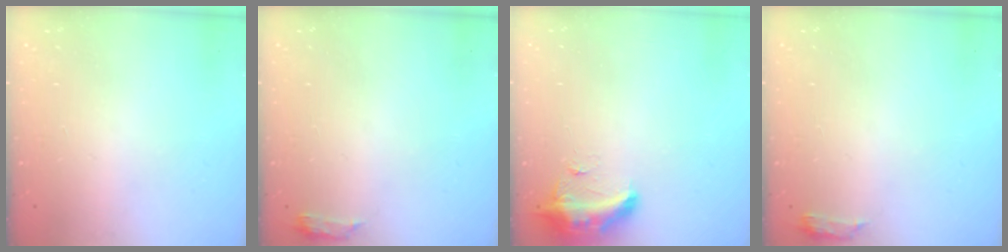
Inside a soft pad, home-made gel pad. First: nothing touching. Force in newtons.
{"total": 5.1, "press": 5.0, "slide": 0.9}
{"total": 15.9, "press": 11.4, "slide": 11.1}
{"total": 5.1, "press": 5.0, "slide": 0.9}